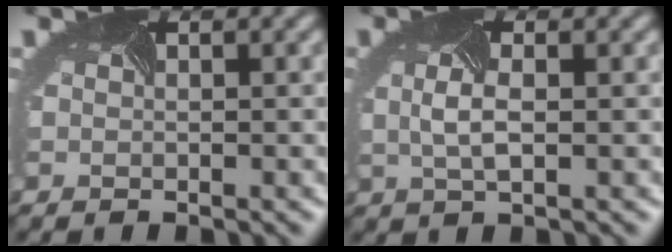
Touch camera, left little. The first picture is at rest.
{"total": 2.4, "force": [0.1, 0.8, 2.2], "torque": [-0.058, -0.005, 0.002]}